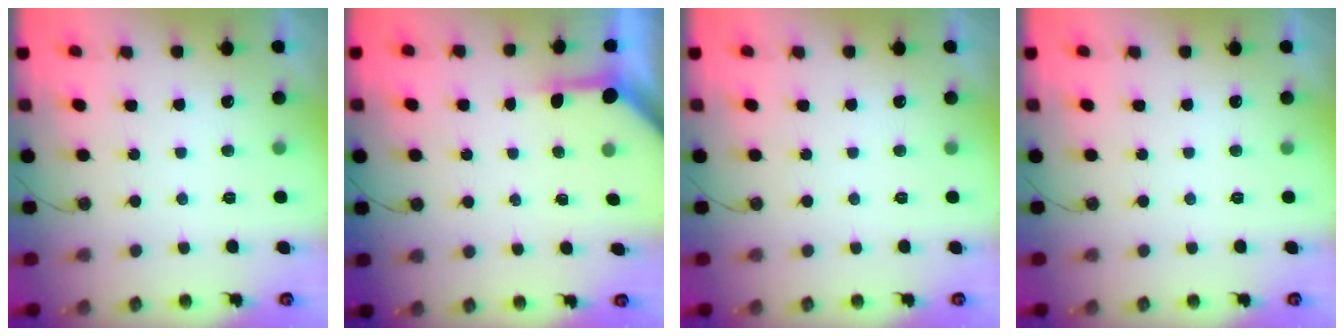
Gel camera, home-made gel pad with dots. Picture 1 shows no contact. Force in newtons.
{"total": 3.6, "press": 3.5, "slide": 0.5}
{"total": 0.0}
{"total": 0.0}